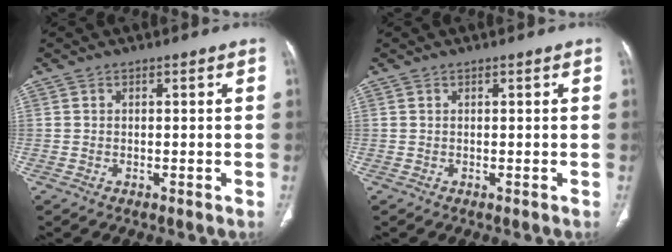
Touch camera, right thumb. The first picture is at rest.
{"total": 0.0}